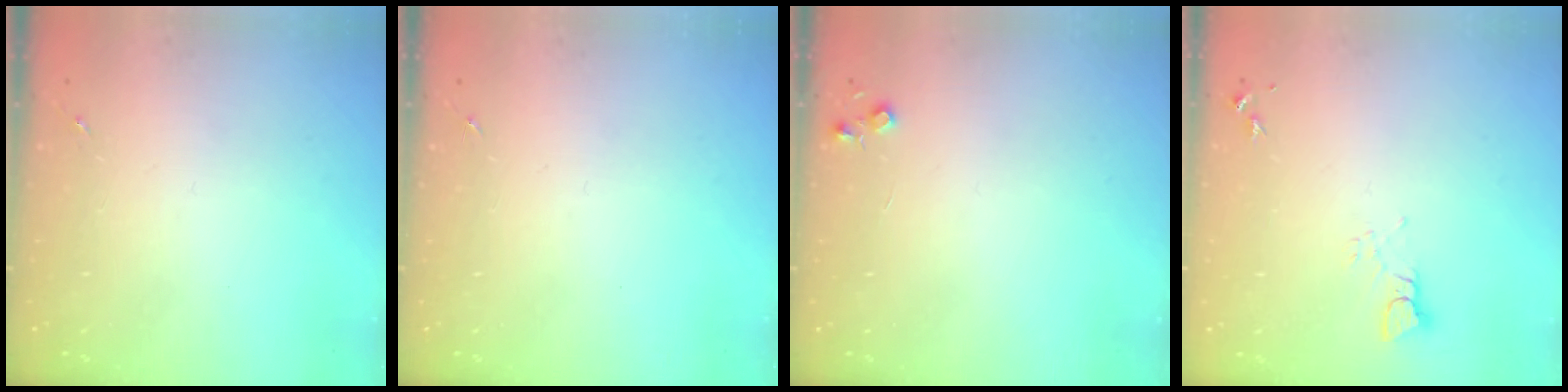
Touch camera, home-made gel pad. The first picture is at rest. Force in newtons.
{"total": 0.0}
{"total": 4.4, "press": 4.3, "slide": 0.5}
{"total": 3.3, "press": 3.3, "slide": 0.0}